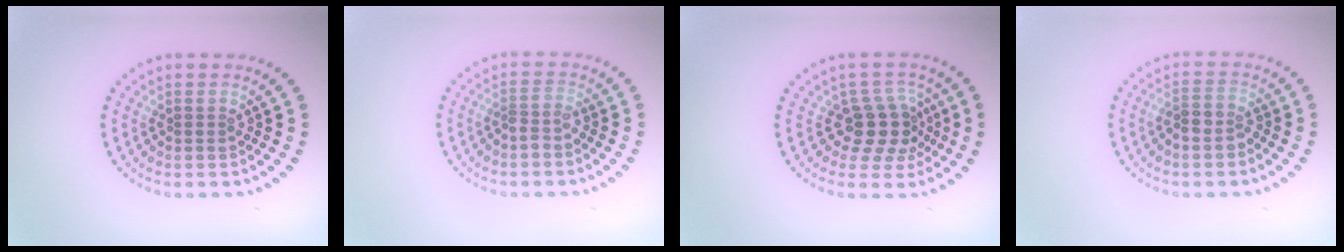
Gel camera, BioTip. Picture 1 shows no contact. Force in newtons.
{"total": 1.4, "press": 1.0, "slide": 0.9}
{"total": 3.8, "press": 3.0, "slide": 2.4}
{"total": 2.2, "press": 1.9, "slide": 1.2}